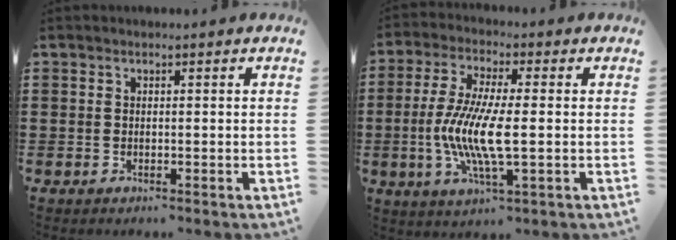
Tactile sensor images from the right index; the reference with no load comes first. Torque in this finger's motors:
{"motor_torque": [1.55, -0.59, 1.05, 0.21]}